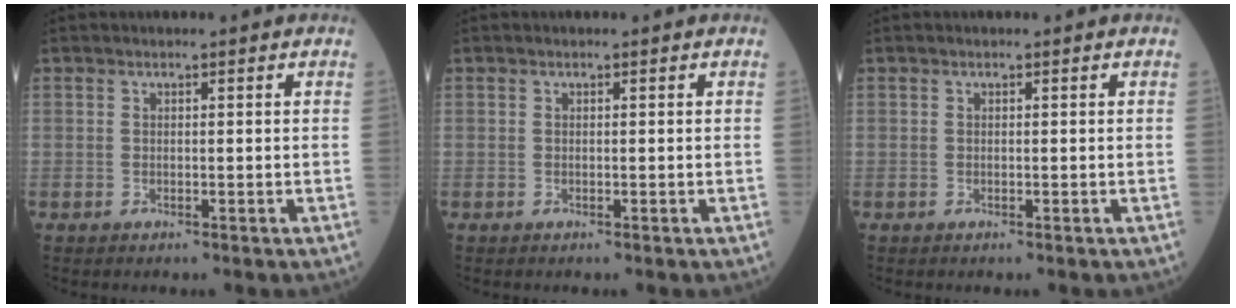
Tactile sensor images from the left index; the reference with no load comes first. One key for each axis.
{"total": 0.0}
{"total": 0.0}